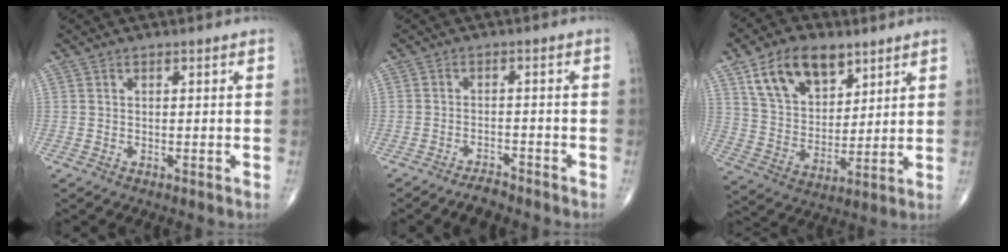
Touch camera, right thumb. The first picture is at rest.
{"total": 3.2, "force": [-2.9, 0.8, 1.0], "torque": [-0.022, 0.011, -0.052]}
{"total": 14.7, "force": [8.1, 8.7, 8.7], "torque": [-0.122, -0.031, 0.154]}